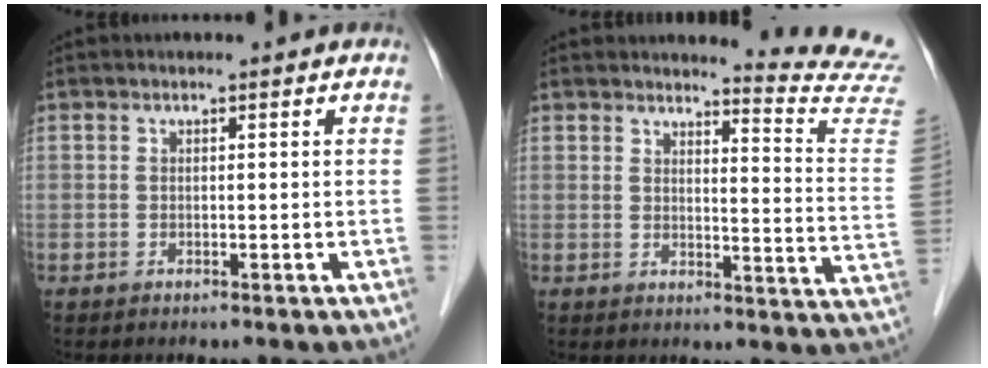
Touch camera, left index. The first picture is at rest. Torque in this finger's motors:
{"motor_torque": [0.49, -1.65, 0.21, 0.03]}